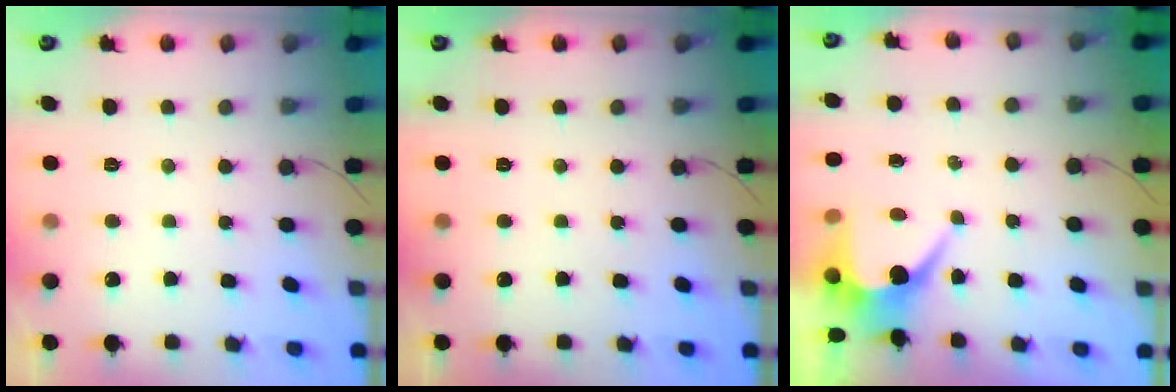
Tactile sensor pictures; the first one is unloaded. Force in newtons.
{"total": 0.0}
{"total": 6.7, "press": 6.7, "slide": 0.2}